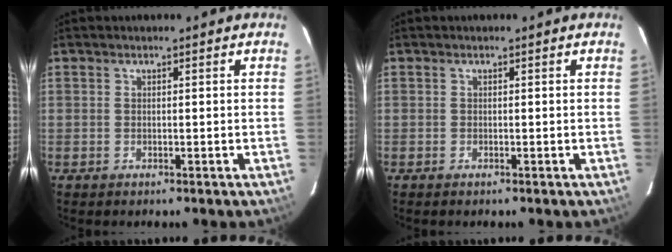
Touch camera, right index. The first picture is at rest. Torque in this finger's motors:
{"motor_torque": [0.10, -0.15, 0.04, 0.01]}